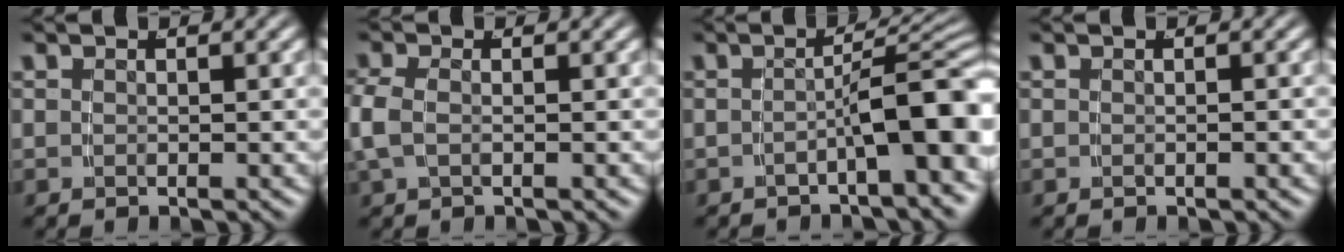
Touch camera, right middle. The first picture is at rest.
{"total": 1.9, "force": [-0.2, 1.0, 1.6], "torque": [-0.052, -0.008, 0.004]}
{"total": 6.8, "force": [-2.6, 1.6, 6.0], "torque": [-0.054, 0.006, -0.041]}
{"total": 0.0}